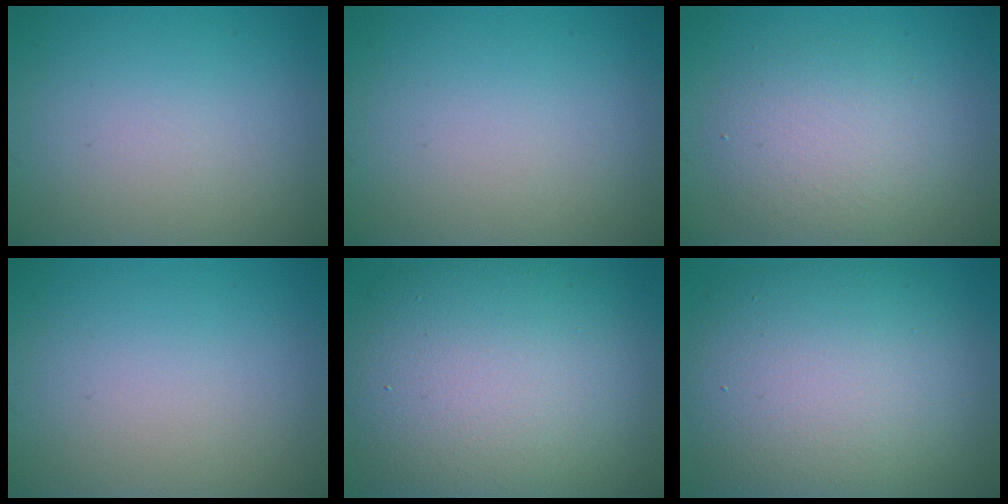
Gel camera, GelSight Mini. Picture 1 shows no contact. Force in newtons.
{"total": 0.0}
{"total": 4.2, "press": 4.2, "slide": 0.1}
{"total": 0.0}
{"total": 13.9, "press": 13.9, "slide": 0.8}
{"total": 12.1, "press": 12.1, "slide": 0.5}